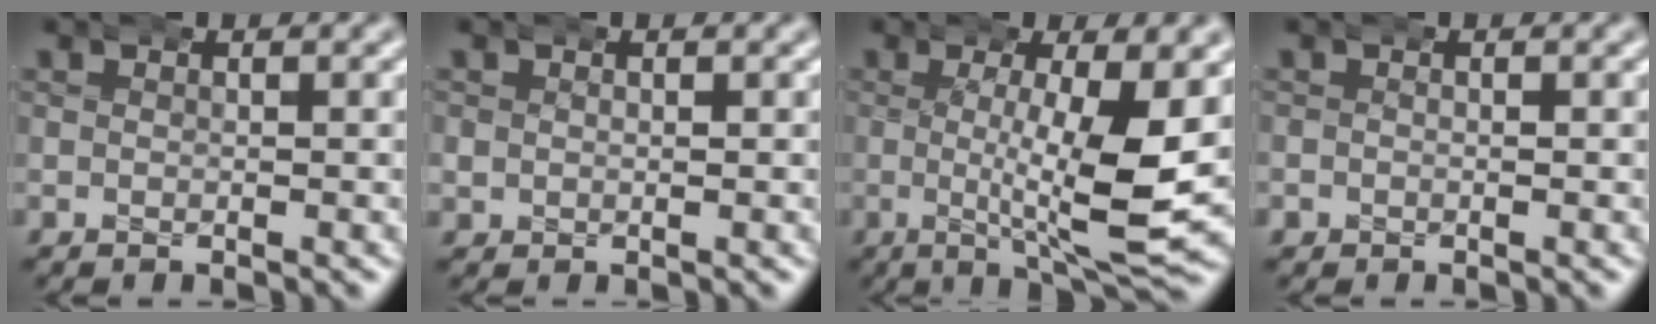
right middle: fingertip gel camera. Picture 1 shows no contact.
{"total": 1.1, "force": [0.1, 1.1, -0.1], "torque": [-0.011, 0.000, 0.003]}
{"total": 7.4, "force": [0.3, 0.7, 7.3], "torque": [-0.113, -0.009, 0.010]}
{"total": 1.0, "force": [-0.2, 0.9, -0.3], "torque": [-0.011, 0.001, -0.005]}